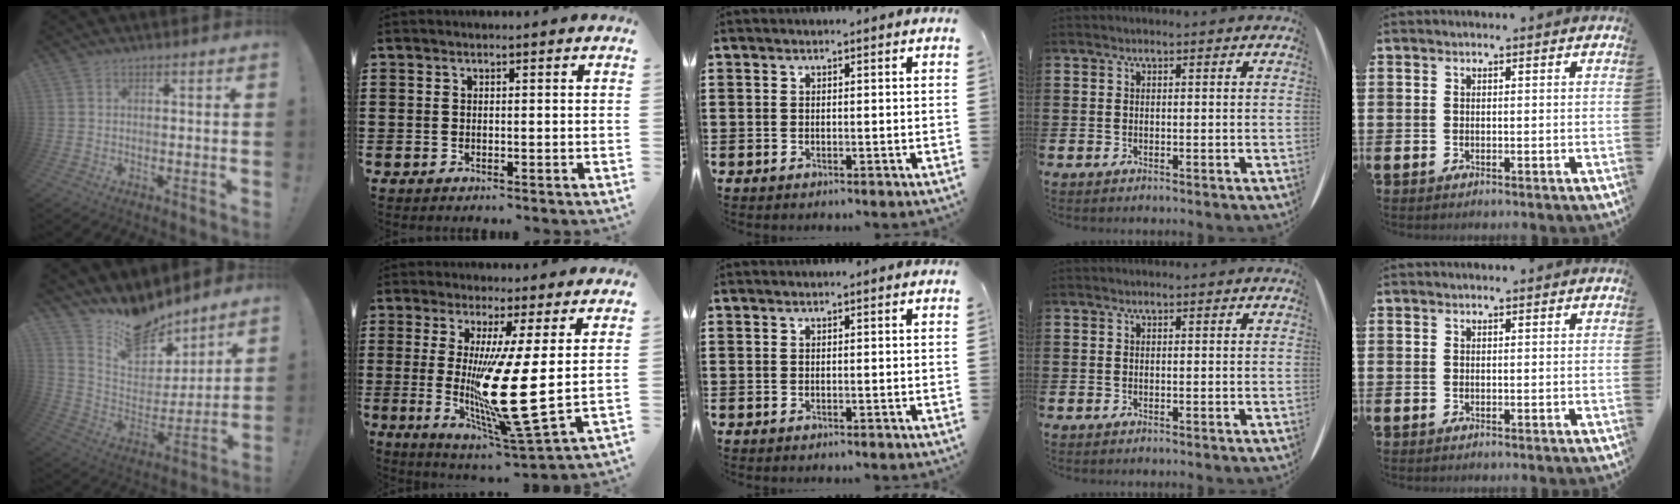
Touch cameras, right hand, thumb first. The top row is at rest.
{"thumb": {"total": 16.0, "force": [13.2, 7.6, 4.8], "torque": [-0.087, -0.105, 0.239]}, "index": {"total": 14.6, "force": [0.4, 1.2, 14.6], "torque": [-0.257, -0.042, -0.003]}}